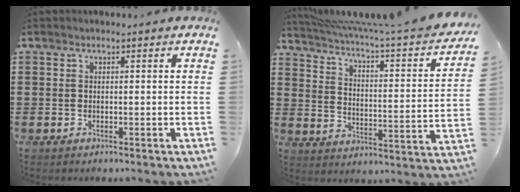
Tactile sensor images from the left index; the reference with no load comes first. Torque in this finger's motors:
{"motor_torque": [1.11, -0.72, 0.29, 0.15]}